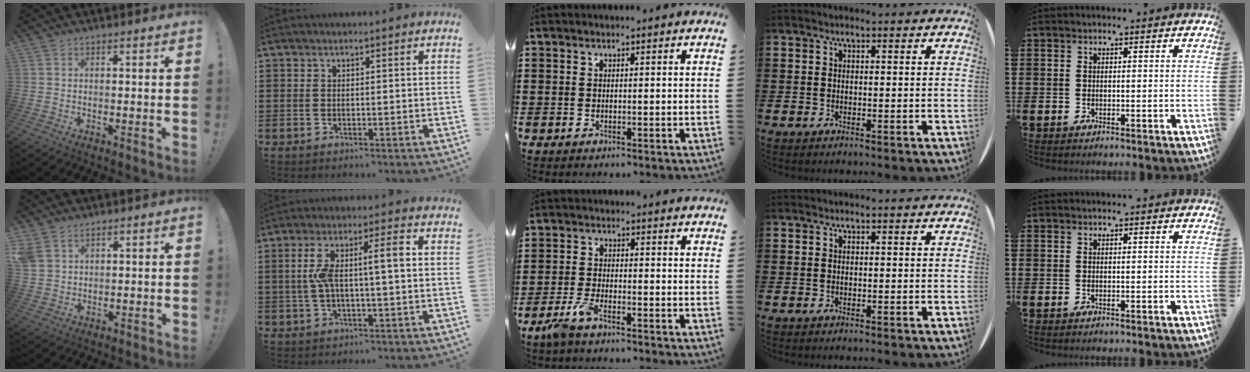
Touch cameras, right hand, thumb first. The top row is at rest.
{"thumb": {"total": 4.7, "force": [3.0, 3.0, 1.9], "torque": [-0.042, -0.007, 0.063]}, "index": {"total": 7.3, "force": [0.4, 1.6, 7.1], "torque": [-0.140, 0.005, -0.002]}, "middle": {"total": 4.0, "force": [-2.8, 1.0, 2.7], "torque": [-0.071, 0.000, -0.059]}}